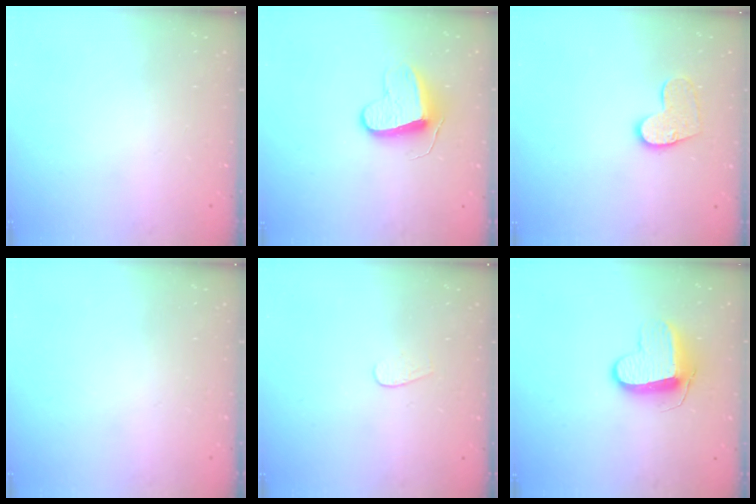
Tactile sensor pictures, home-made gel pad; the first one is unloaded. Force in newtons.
{"total": 9.6, "press": 9.5, "slide": 0.6}
{"total": 10.4, "press": 10.4, "slide": 0.7}
{"total": 0.0}
{"total": 3.5, "press": 3.5, "slide": 0.3}
{"total": 9.9, "press": 9.9, "slide": 0.3}